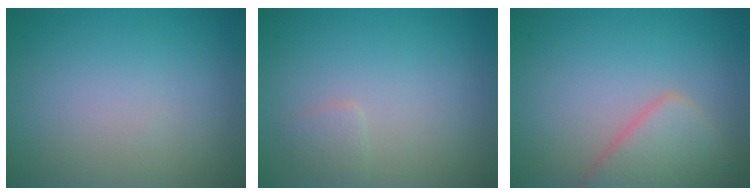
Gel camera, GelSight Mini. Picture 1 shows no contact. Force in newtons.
{"total": 1.0, "press": 1.0, "slide": 0.0}
{"total": 3.9, "press": 3.9, "slide": 0.3}